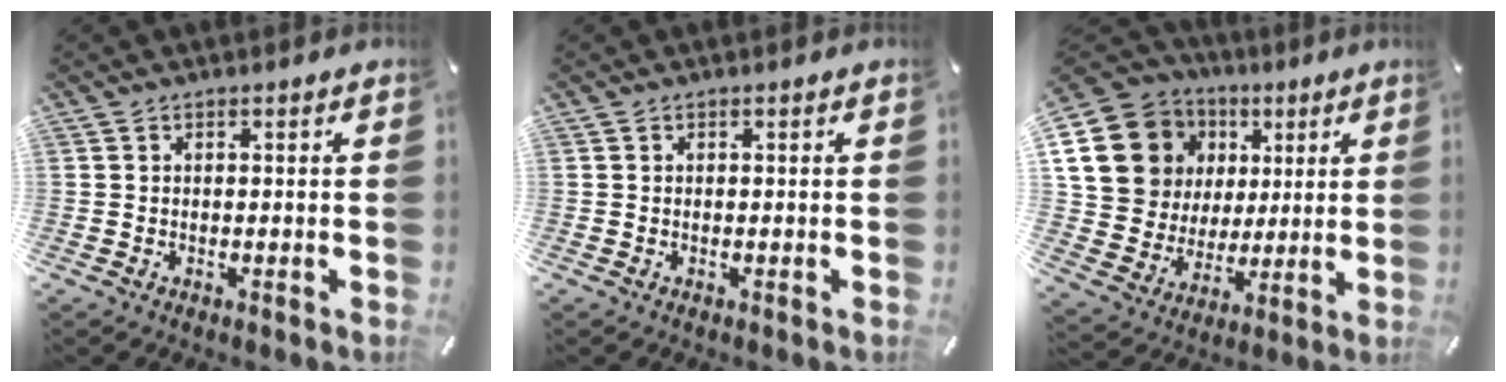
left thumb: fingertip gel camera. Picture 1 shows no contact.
{"total": 0.0}
{"total": 18.2, "force": [5.7, 15.6, 7.3], "torque": [-0.134, -0.017, 0.121]}